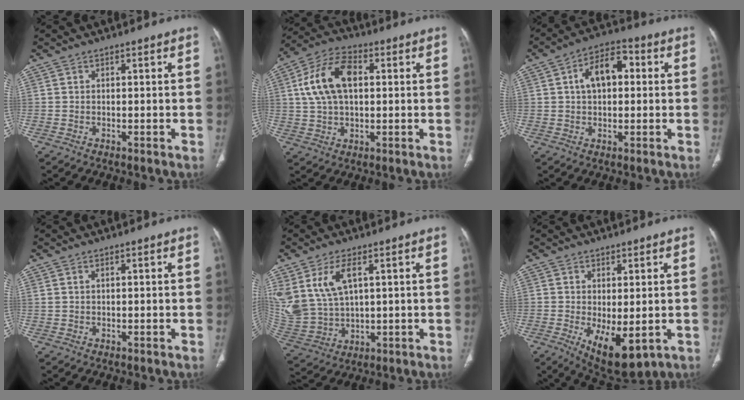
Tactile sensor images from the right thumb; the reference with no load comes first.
{"total": 12.8, "force": [2.5, 7.6, 10.1], "torque": [-0.191, 0.020, 0.042]}
{"total": 9.5, "force": [1.8, 5.7, 7.3], "torque": [-0.109, 0.024, 0.023]}
{"total": 0.6, "force": [0.4, 0.3, 0.4], "torque": [-0.010, 0.005, 0.010]}
{"total": 12.9, "force": [5.0, 7.2, 9.4], "torque": [-0.207, -0.015, 0.120]}
{"total": 9.3, "force": [-2.1, 4.2, 8.1], "torque": [-0.118, -0.019, -0.014]}